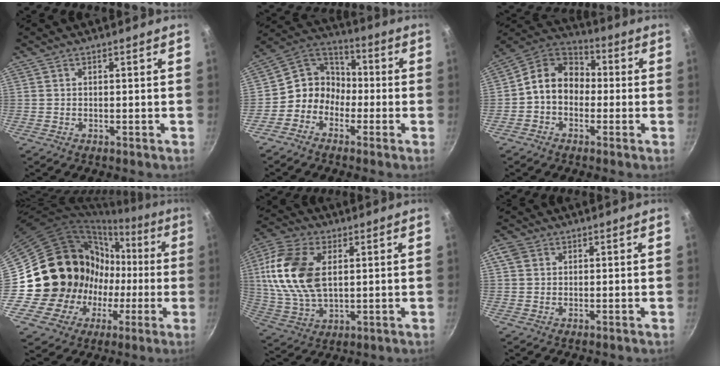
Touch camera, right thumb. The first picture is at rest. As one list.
[{"total": 8.7, "force": [-2.8, 7.6, 3.2], "torque": [-0.010, 0.043, -0.079]}, {"total": 10.5, "force": [-0.8, 8.4, 6.2], "torque": [-0.066, 0.037, -0.037]}, {"total": 18.1, "force": [-0.5, 17.1, 5.9], "torque": [-0.069, 0.042, 0.007]}, {"total": 16.9, "force": [3.5, 10.2, 13.0], "torque": [-0.250, -0.005, 0.069]}, {"total": 3.1, "force": [1.1, 2.4, 1.5], "torque": [-0.022, 0.002, 0.018]}]